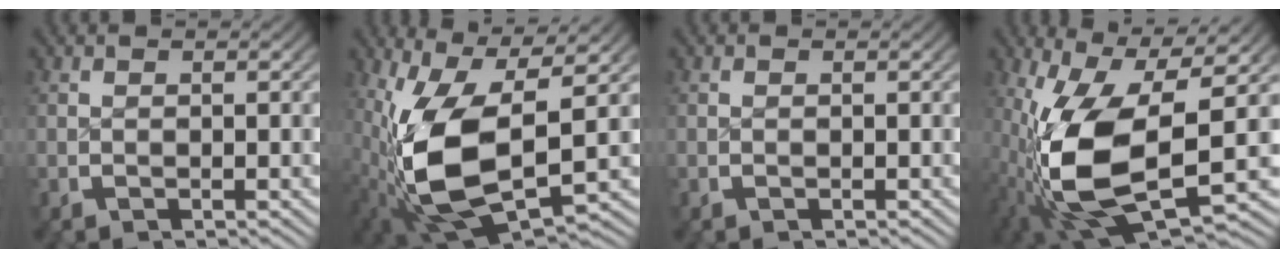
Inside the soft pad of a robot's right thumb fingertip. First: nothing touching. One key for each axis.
{"total": 12.1, "fx": -0.4, "fy": 7.8, "fz": 9.2, "tx": -0.218, "ty": -0.063, "tz": 0.025}
{"total": 1.1, "fx": -0.2, "fy": -0.1, "fz": -1.1, "tx": 0.013, "ty": -0.009, "tz": 0.000}
{"total": 13.5, "fx": -1.3, "fy": 8.2, "fz": 10.6, "tx": -0.242, "ty": -0.070, "tz": 0.014}